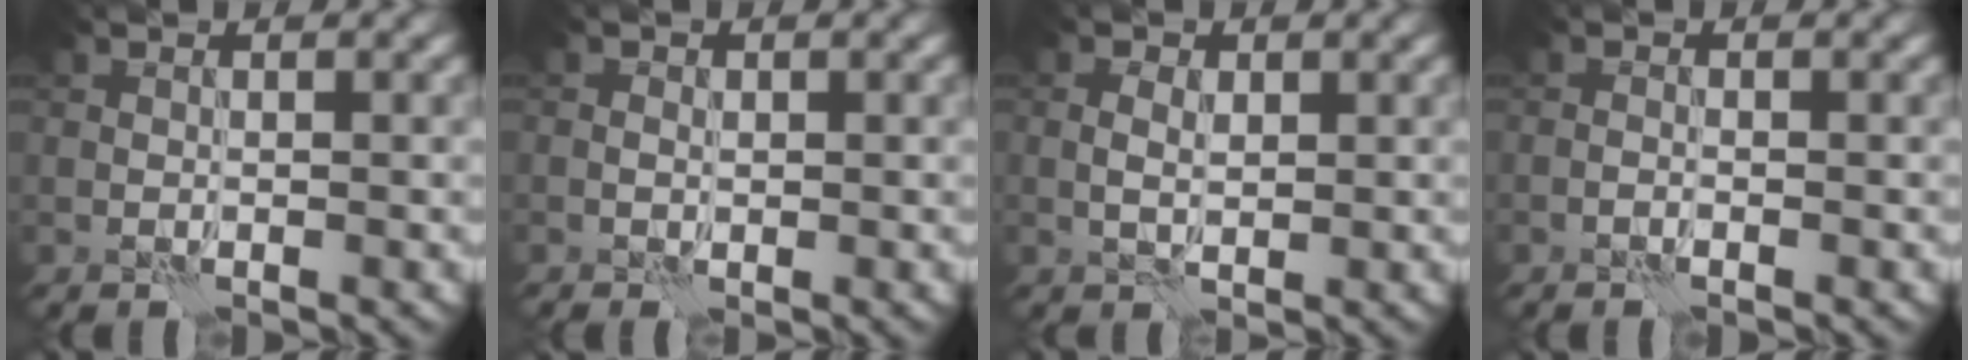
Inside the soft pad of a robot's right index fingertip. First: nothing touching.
{"total": 0.9, "force": [-0.2, 0.7, 0.4], "torque": [-0.004, 0.002, -0.004]}
{"total": 1.9, "force": [0.4, 1.2, 1.5], "torque": [-0.025, -0.003, 0.008]}
{"total": 0.7, "force": [-0.5, 0.0, 0.5], "torque": [-0.010, 0.003, -0.013]}